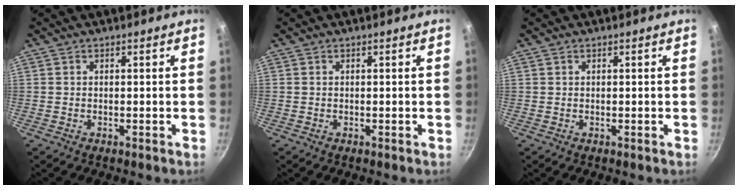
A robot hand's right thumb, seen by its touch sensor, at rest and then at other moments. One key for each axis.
{"total": 0.0}
{"total": 0.0}